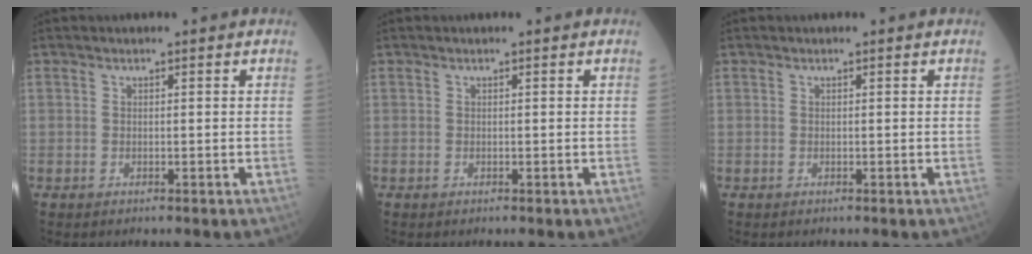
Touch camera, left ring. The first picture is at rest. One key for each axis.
{"total": 0.0}
{"total": 0.0}